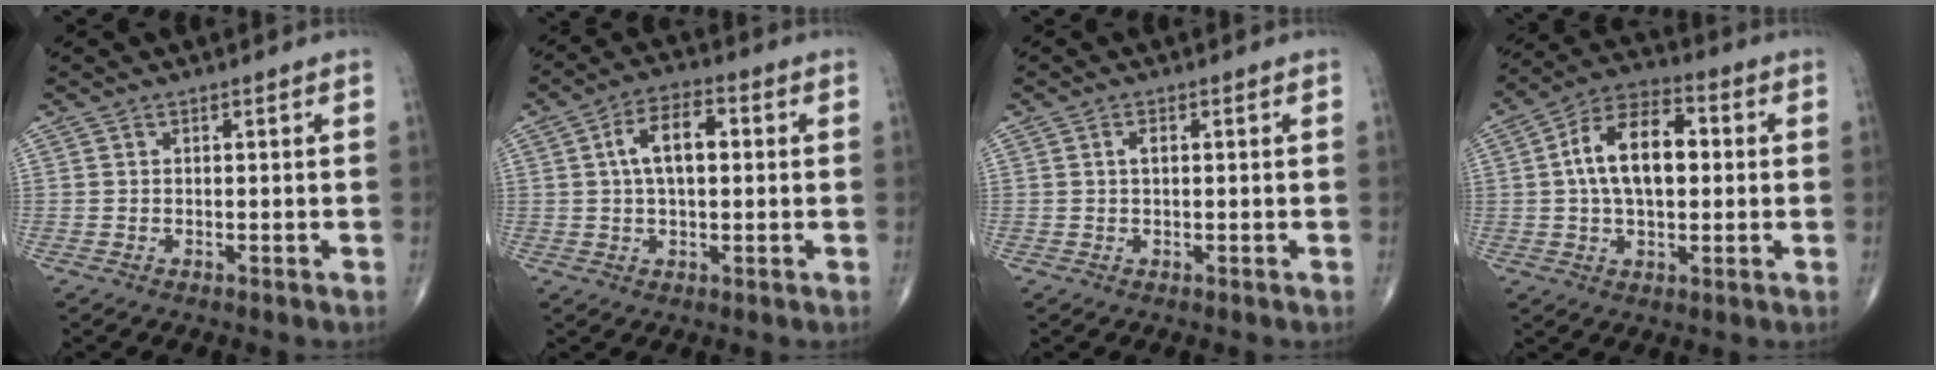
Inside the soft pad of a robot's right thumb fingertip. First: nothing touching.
{"total": 8.7, "force": [1.3, 4.4, 7.3], "torque": [-0.126, 0.018, 0.018]}
{"total": 1.4, "force": [0.2, 0.7, 1.2], "torque": [-0.023, 0.003, 0.003]}
{"total": 13.9, "force": [1.3, 7.8, 11.4], "torque": [-0.189, 0.026, 0.014]}